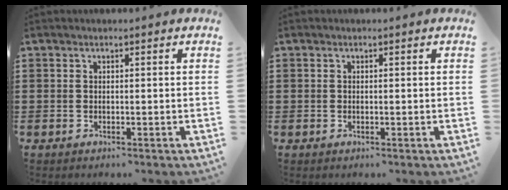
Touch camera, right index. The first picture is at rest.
{"total": 0.0}